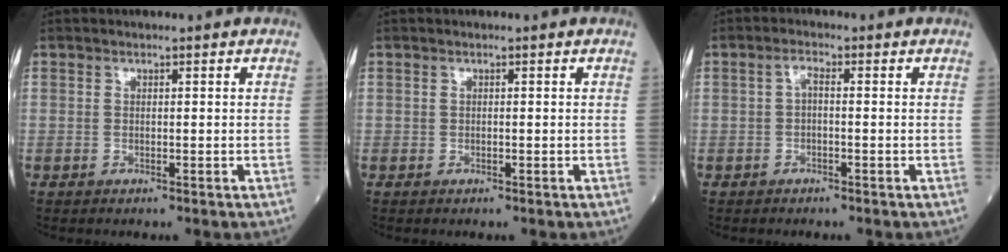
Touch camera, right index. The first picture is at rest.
{"total": 0.0}
{"total": 1.6, "force": [-0.2, 0.4, 1.6], "torque": [-0.029, 0.004, -0.005]}